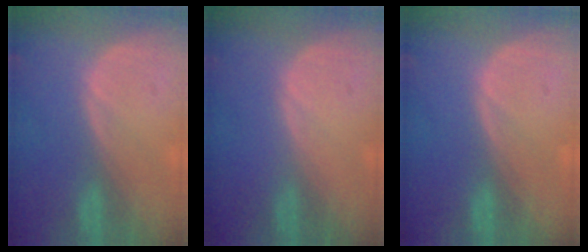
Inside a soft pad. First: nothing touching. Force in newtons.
{"total": 0.0}
{"total": 0.0}